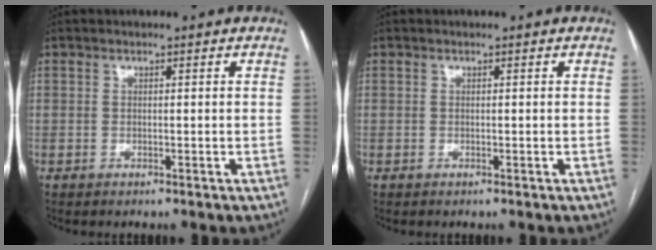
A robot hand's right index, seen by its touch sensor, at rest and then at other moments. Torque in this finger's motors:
{"motor_torque": [0.03, 0.02, 0.01, 0.00]}